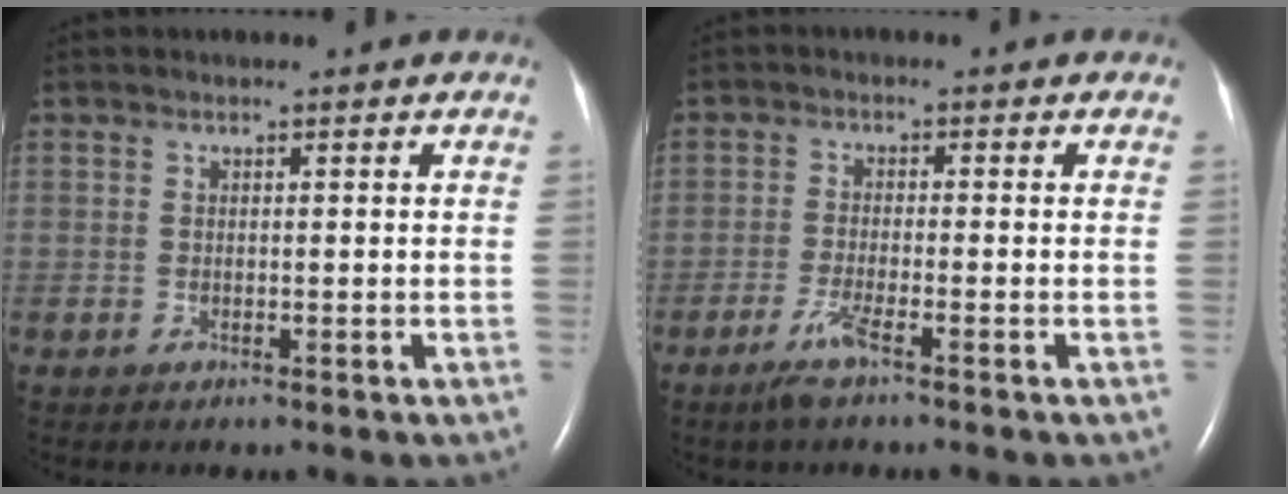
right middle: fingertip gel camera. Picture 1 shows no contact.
{"total": 3.5, "force": [-2.3, -0.1, 2.6], "torque": [-0.063, -0.009, -0.049]}